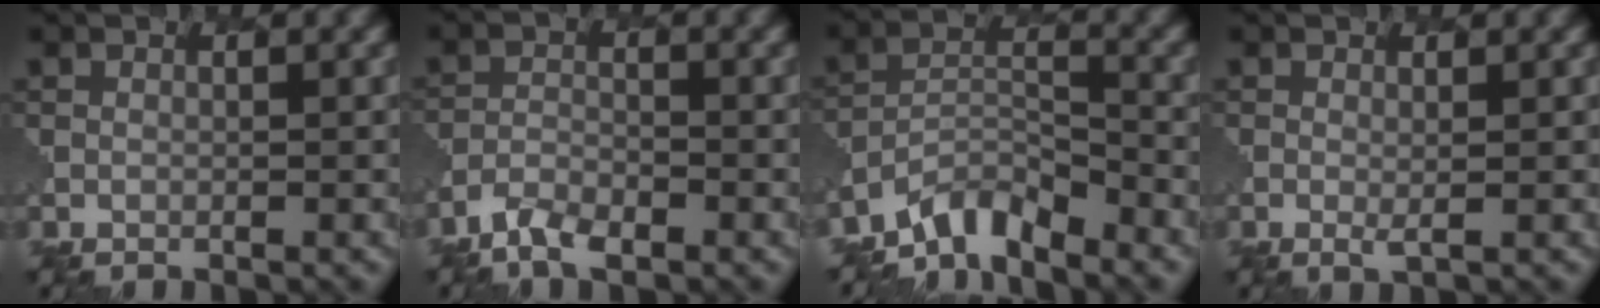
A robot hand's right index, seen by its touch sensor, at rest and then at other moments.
{"total": 3.3, "force": [-2.7, 1.2, 1.5], "torque": [-0.033, -0.005, -0.056]}
{"total": 4.4, "force": [-4.0, 1.2, 1.3], "torque": [-0.016, 0.000, -0.081]}
{"total": 0.8, "force": [0.3, 0.1, 0.7], "torque": [-0.019, -0.005, 0.009]}